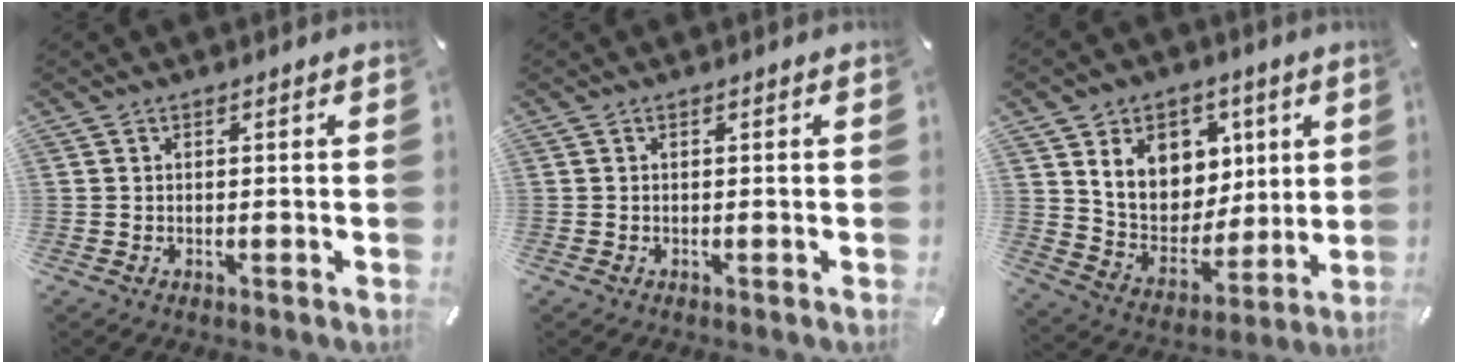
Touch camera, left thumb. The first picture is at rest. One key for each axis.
{"total": 0.0}
{"total": 13.7, "fx": 5.8, "fy": 11.4, "fz": 5.1, "tx": -0.091, "ty": -0.034, "tz": 0.117}